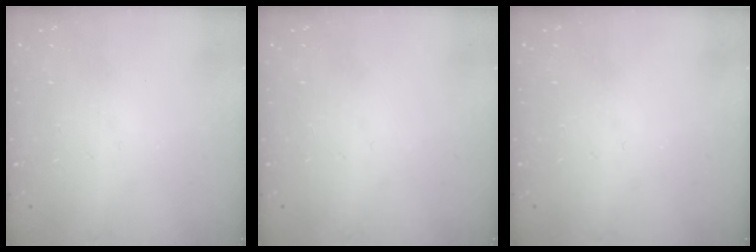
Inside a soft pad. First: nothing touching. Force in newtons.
{"total": 0.0}
{"total": 0.0}